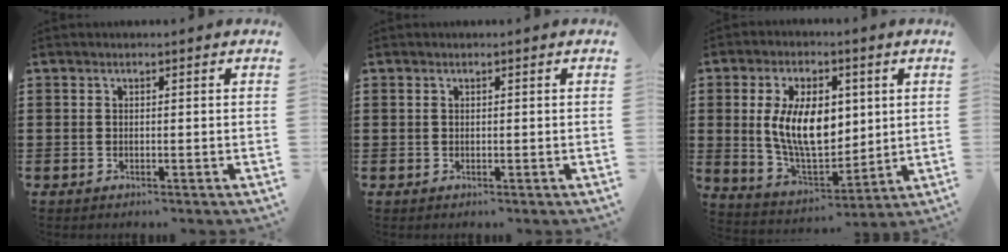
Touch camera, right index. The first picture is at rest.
{"total": 0.0}
{"total": 11.3, "force": [1.7, 6.5, 9.1], "torque": [-0.184, 0.004, 0.029]}